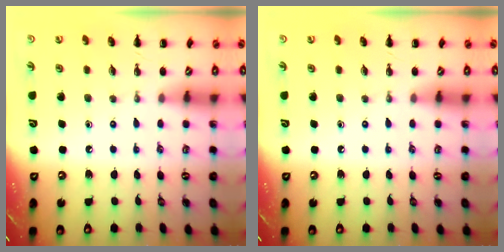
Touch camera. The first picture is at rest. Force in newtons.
{"total": 0.0}